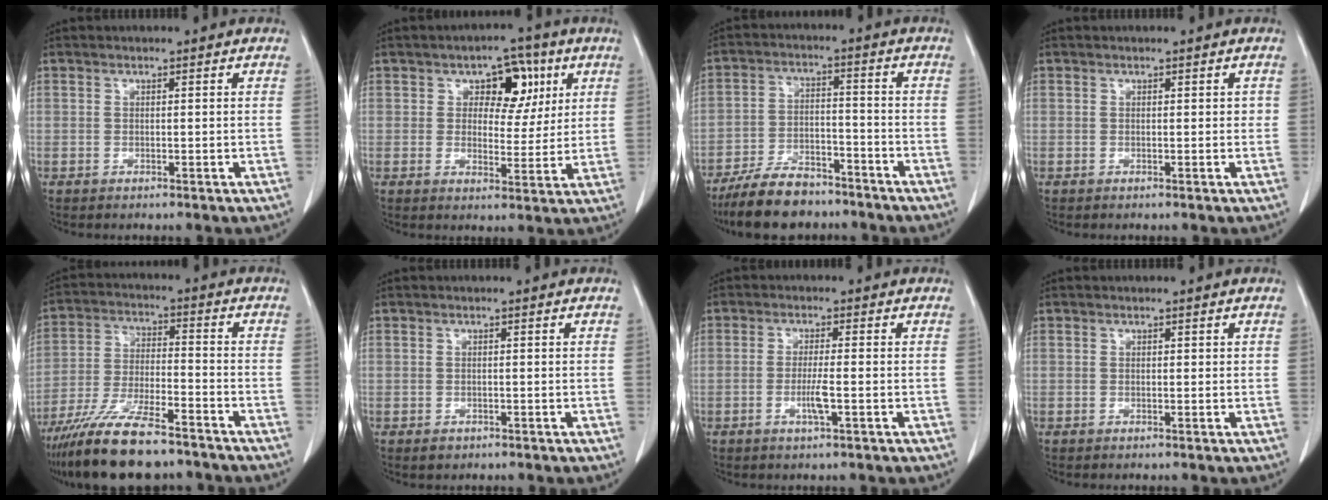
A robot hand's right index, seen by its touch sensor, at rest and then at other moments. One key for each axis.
{"total": 7.6, "fx": 3.1, "fy": 4.5, "fz": 5.2, "tx": -0.058, "ty": 0.016, "tz": 0.045}
{"total": 10.6, "fx": -8.8, "fy": 3.8, "fz": 4.3, "tx": -0.077, "ty": -0.007, "tz": -0.156}
{"total": 0.9, "fx": 0.3, "fy": 0.6, "fz": 0.6, "tx": -0.001, "ty": 0.003, "tz": 0.005}
{"total": 14.4, "fx": -11.5, "fy": 2.8, "fz": 8.3, "tx": -0.162, "ty": -0.027, "tz": -0.203}
{"total": 1.0, "fx": -0.4, "fy": 0.8, "fz": 0.3, "tx": -0.005, "ty": 0.002, "tz": -0.001}
{"total": 3.3, "fx": -1.0, "fy": 0.1, "fz": 3.1, "tx": -0.063, "ty": -0.005, "tz": -0.020}
{"total": 0.9, "fx": 0.5, "fy": 0.6, "fz": 0.4, "tx": 0.006, "ty": -0.001, "tz": 0.005}